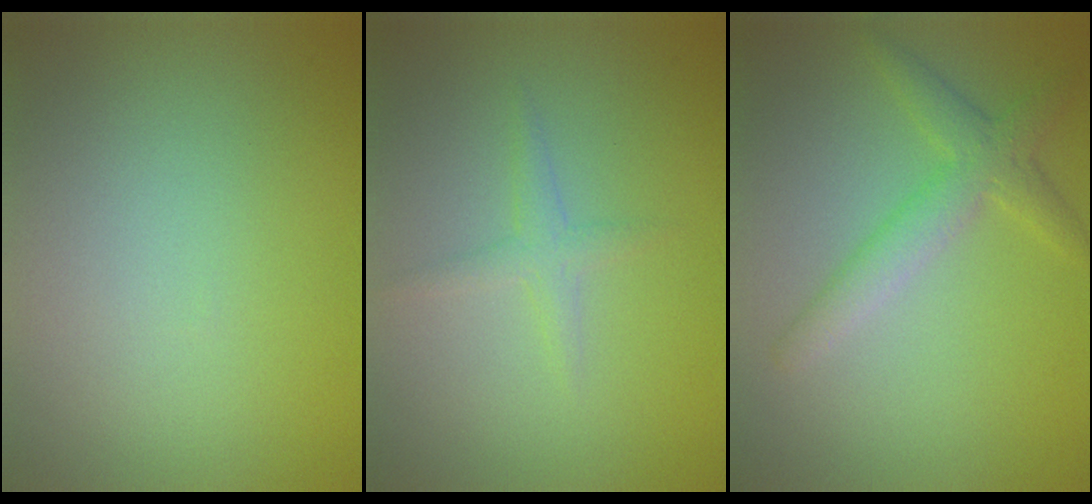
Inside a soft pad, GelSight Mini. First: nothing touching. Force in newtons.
{"total": 1.4, "press": 1.4, "slide": 0.0}
{"total": 3.1, "press": 3.1, "slide": 0.1}